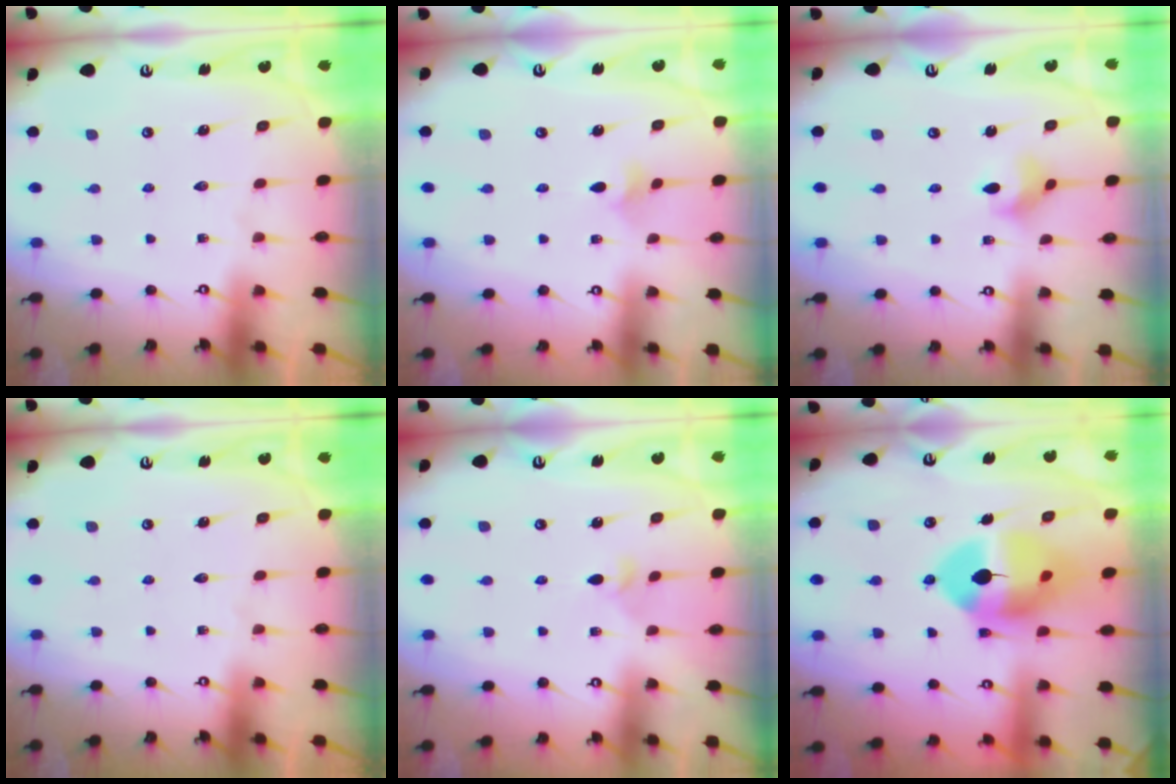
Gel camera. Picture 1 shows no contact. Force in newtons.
{"total": 3.0, "press": 2.9, "slide": 0.7}
{"total": 4.2, "press": 4.2, "slide": 0.5}
{"total": 0.0}
{"total": 3.2, "press": 3.1, "slide": 0.7}
{"total": 12.7, "press": 12.6, "slide": 1.7}